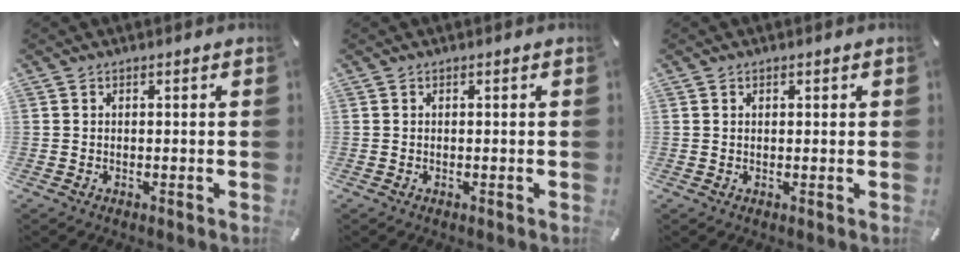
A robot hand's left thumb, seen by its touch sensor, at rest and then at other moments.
{"total": 0.0}
{"total": 0.5, "force": [0.3, 0.4, 0.2], "torque": [-0.004, 0.001, 0.006]}